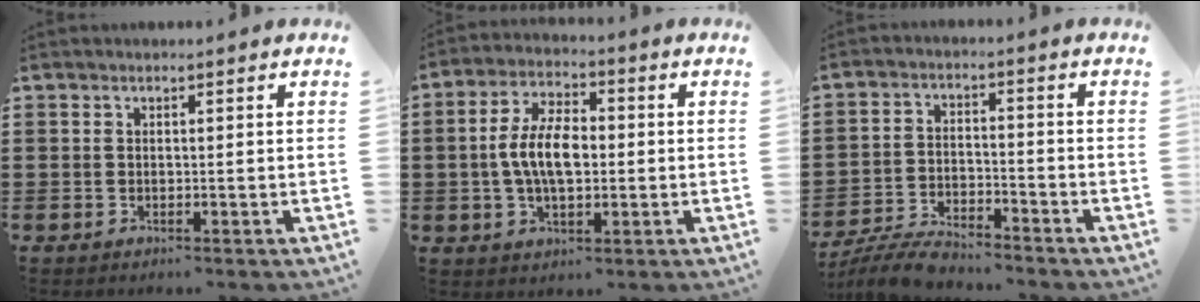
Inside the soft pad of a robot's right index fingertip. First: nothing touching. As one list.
[{"total": 8.0, "force": [-0.4, 4.0, 6.9], "torque": [-0.148, 0.006, -0.012]}, {"total": 5.7, "force": [-5.5, 0.6, 1.5], "torque": [-0.037, 0.000, -0.108]}]